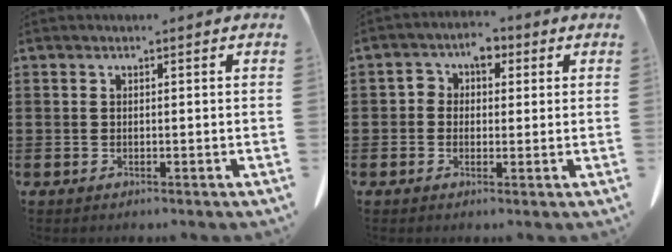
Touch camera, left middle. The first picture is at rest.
{"total": 3.2, "force": [0.6, 2.6, 1.6], "torque": [-0.038, 0.012, 0.002]}